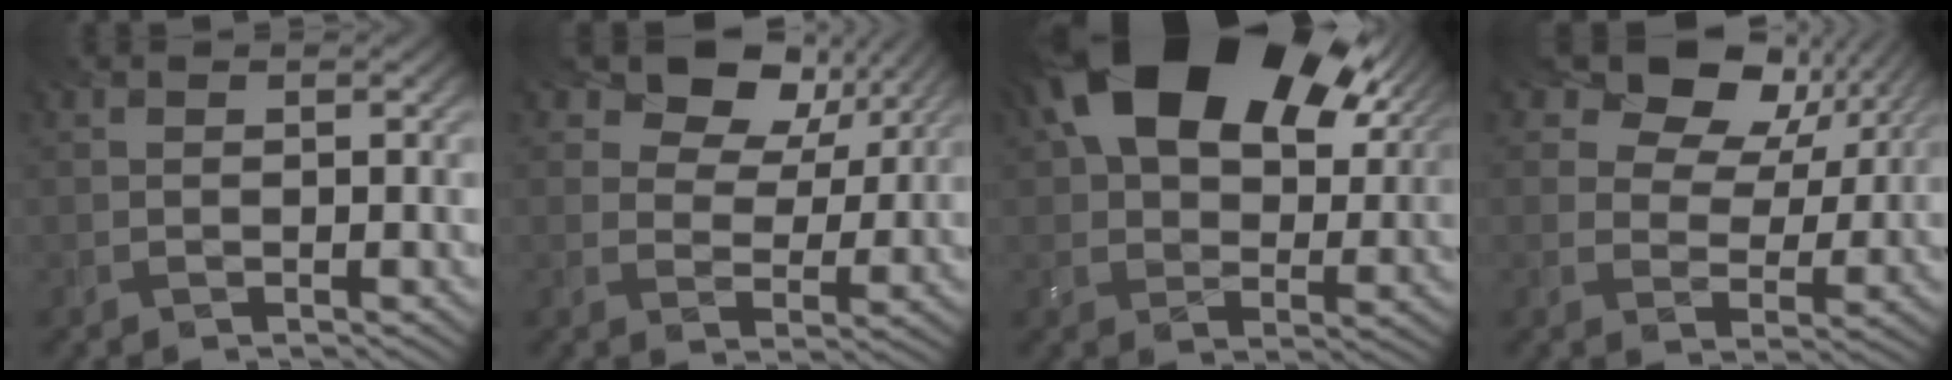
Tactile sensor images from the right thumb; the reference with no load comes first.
{"total": 9.1, "force": [5.8, 5.8, 4.1], "torque": [-0.089, 0.006, 0.089]}
{"total": 20.4, "force": [10.0, 12.2, 12.9], "torque": [-0.235, 0.044, 0.169]}
{"total": 12.1, "force": [7.5, 7.5, 5.8], "torque": [-0.120, 0.021, 0.109]}